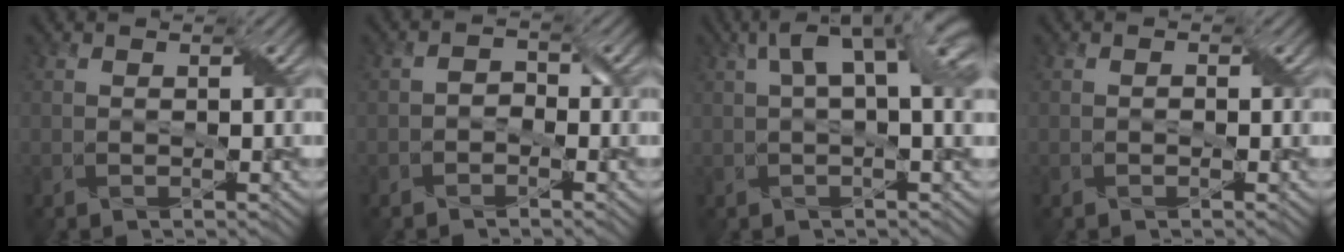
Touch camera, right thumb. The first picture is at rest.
{"total": 1.5, "force": [-1.0, 1.0, 0.6], "torque": [-0.014, 0.006, -0.023]}
{"total": 9.4, "force": [2.5, 3.2, 8.5], "torque": [-0.147, 0.021, 0.040]}
{"total": 0.5, "force": [-0.2, 0.4, 0.2], "torque": [-0.001, -0.001, -0.005]}